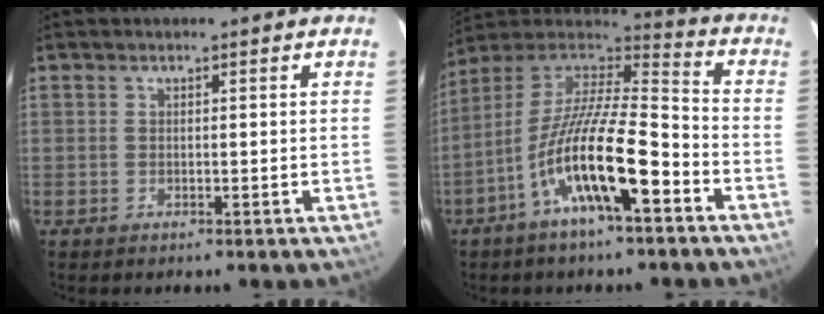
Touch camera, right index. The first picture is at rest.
{"total": 17.9, "force": [-8.6, 4.2, 15.2], "torque": [-0.278, -0.021, -0.165]}